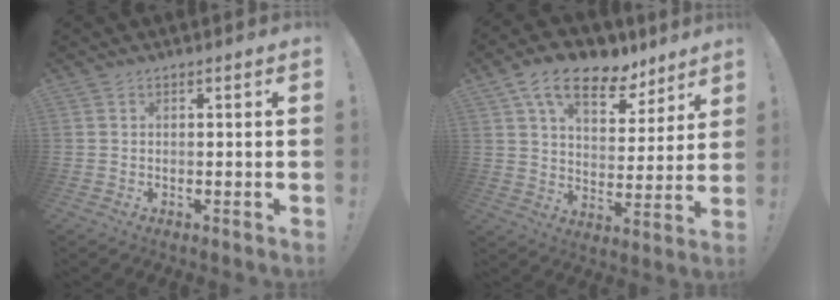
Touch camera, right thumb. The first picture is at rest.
{"total": 15.4, "force": [9.4, 8.3, 8.9], "torque": [-0.142, -0.050, 0.171]}